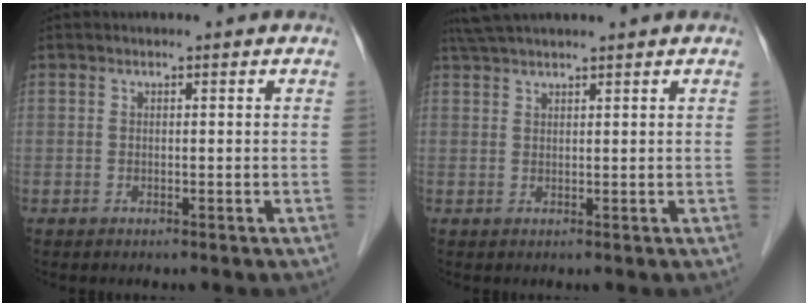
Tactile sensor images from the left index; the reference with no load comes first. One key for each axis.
{"total": 5.3, "fx": 4.6, "fy": -0.2, "fz": 2.5, "tx": -0.041, "ty": 0.041, "tz": 0.085}